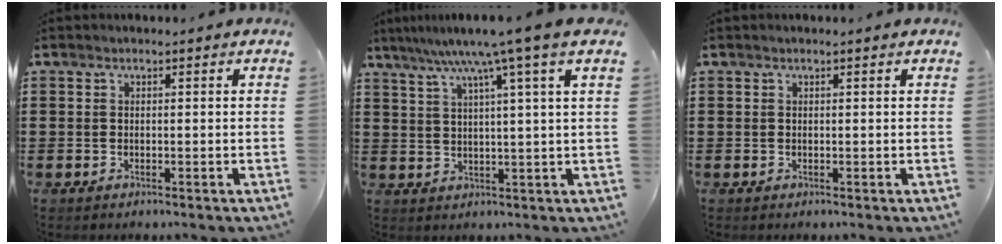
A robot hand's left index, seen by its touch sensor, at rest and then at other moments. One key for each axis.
{"total": 8.2, "fx": 5.1, "fy": -1.2, "fz": 6.3, "tx": -0.130, "ty": -0.021, "tz": 0.080}
{"total": 0.0}